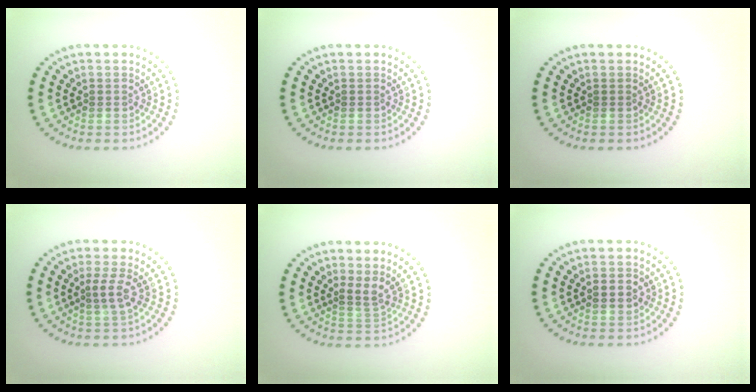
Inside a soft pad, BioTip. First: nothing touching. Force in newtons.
{"total": 0.0}
{"total": 0.0}
{"total": 2.0, "press": 1.5, "slide": 1.2}
{"total": 1.6, "press": 1.1, "slide": 1.1}
{"total": 1.4, "press": 1.4, "slide": 0.1}